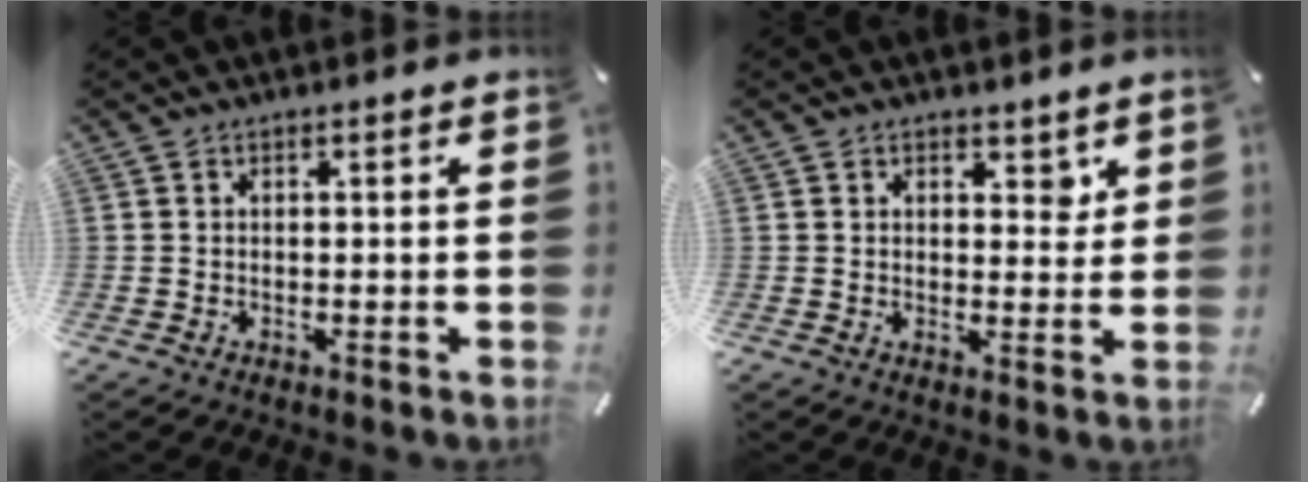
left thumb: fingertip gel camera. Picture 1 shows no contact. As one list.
[{"total": 3.7, "force": [2.0, 2.5, 1.8], "torque": [0.000, -0.013, 0.027]}]